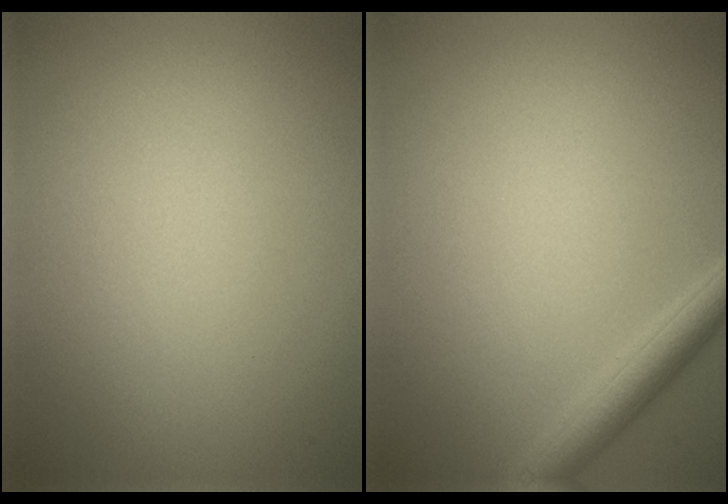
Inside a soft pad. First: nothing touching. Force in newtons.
{"total": 2.7, "press": 2.7, "slide": 0.1}